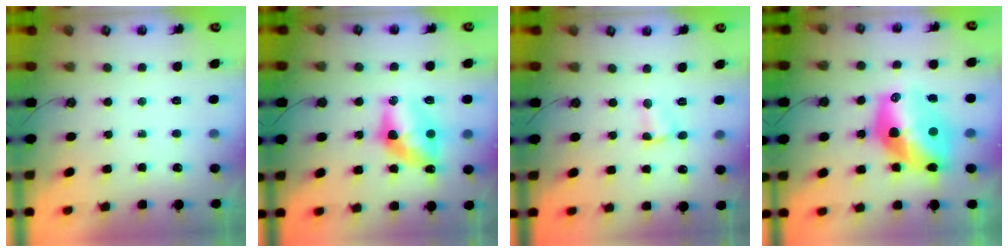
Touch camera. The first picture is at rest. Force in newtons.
{"total": 11.4, "press": 11.3, "slide": 1.0}
{"total": 2.7, "press": 2.7, "slide": 0.5}
{"total": 16.7, "press": 16.6, "slide": 1.8}